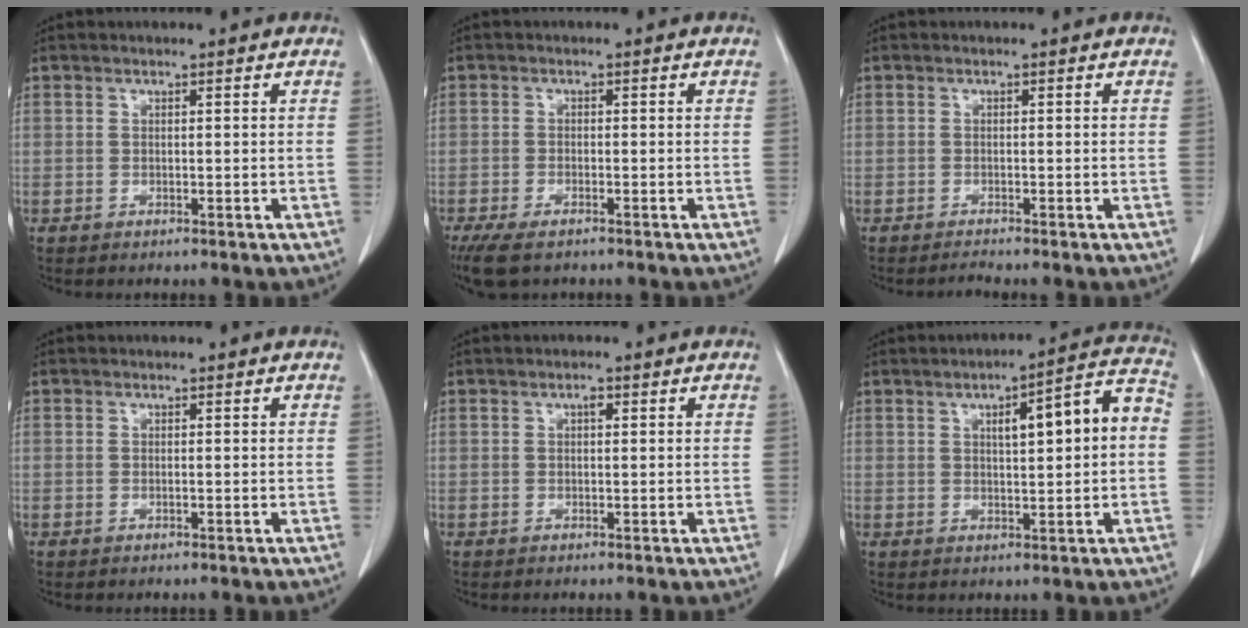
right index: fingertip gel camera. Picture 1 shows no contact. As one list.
[{"total": 6.5, "force": [-4.5, 2.6, 3.8], "torque": [-0.071, -0.012, -0.076]}, {"total": 1.1, "force": [-0.9, 0.1, 0.6], "torque": [-0.015, -0.001, -0.013]}, {"total": 0.5, "force": [-0.1, 0.3, 0.4], "torque": [-0.015, 0.001, -0.001]}, {"total": 1.3, "force": [0.4, 0.7, 1.0], "torque": [-0.019, 0.003, 0.006]}, {"total": 10.4, "force": [1.3, 2.3, 10.1], "torque": [-0.139, 0.036, 0.021]}]